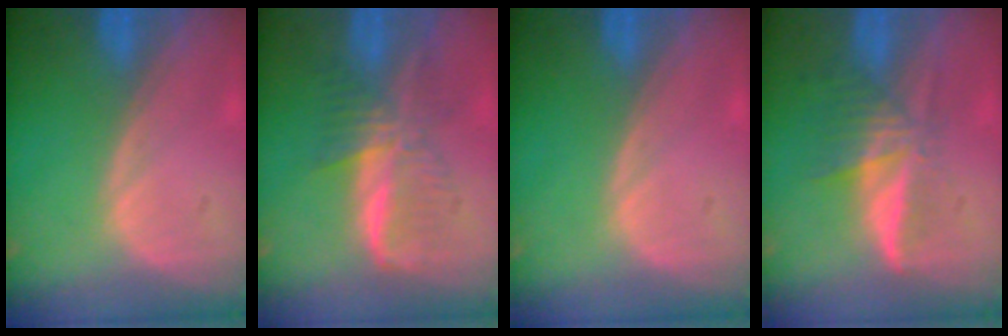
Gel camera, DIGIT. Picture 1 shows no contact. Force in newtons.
{"total": 6.1, "press": 6.1, "slide": 0.2}
{"total": 0.0}
{"total": 5.8, "press": 5.3, "slide": 2.5}